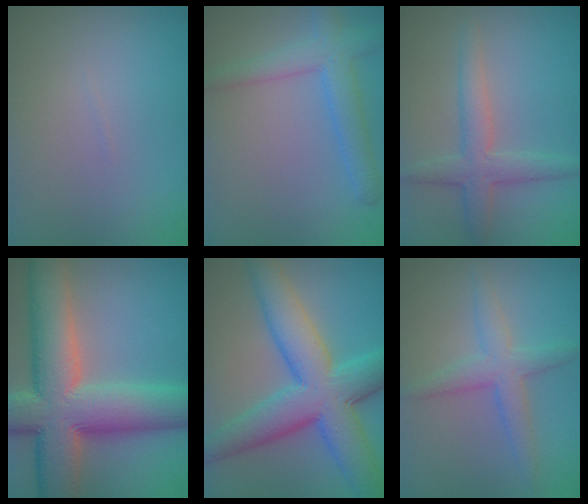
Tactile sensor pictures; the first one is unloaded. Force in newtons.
{"total": 3.9, "press": 3.9, "slide": 0.1}
{"total": 3.3, "press": 3.3, "slide": 0.2}
{"total": 13.0, "press": 12.9, "slide": 0.8}
{"total": 9.7, "press": 9.7, "slide": 0.1}
{"total": 3.2, "press": 3.2, "slide": 0.1}